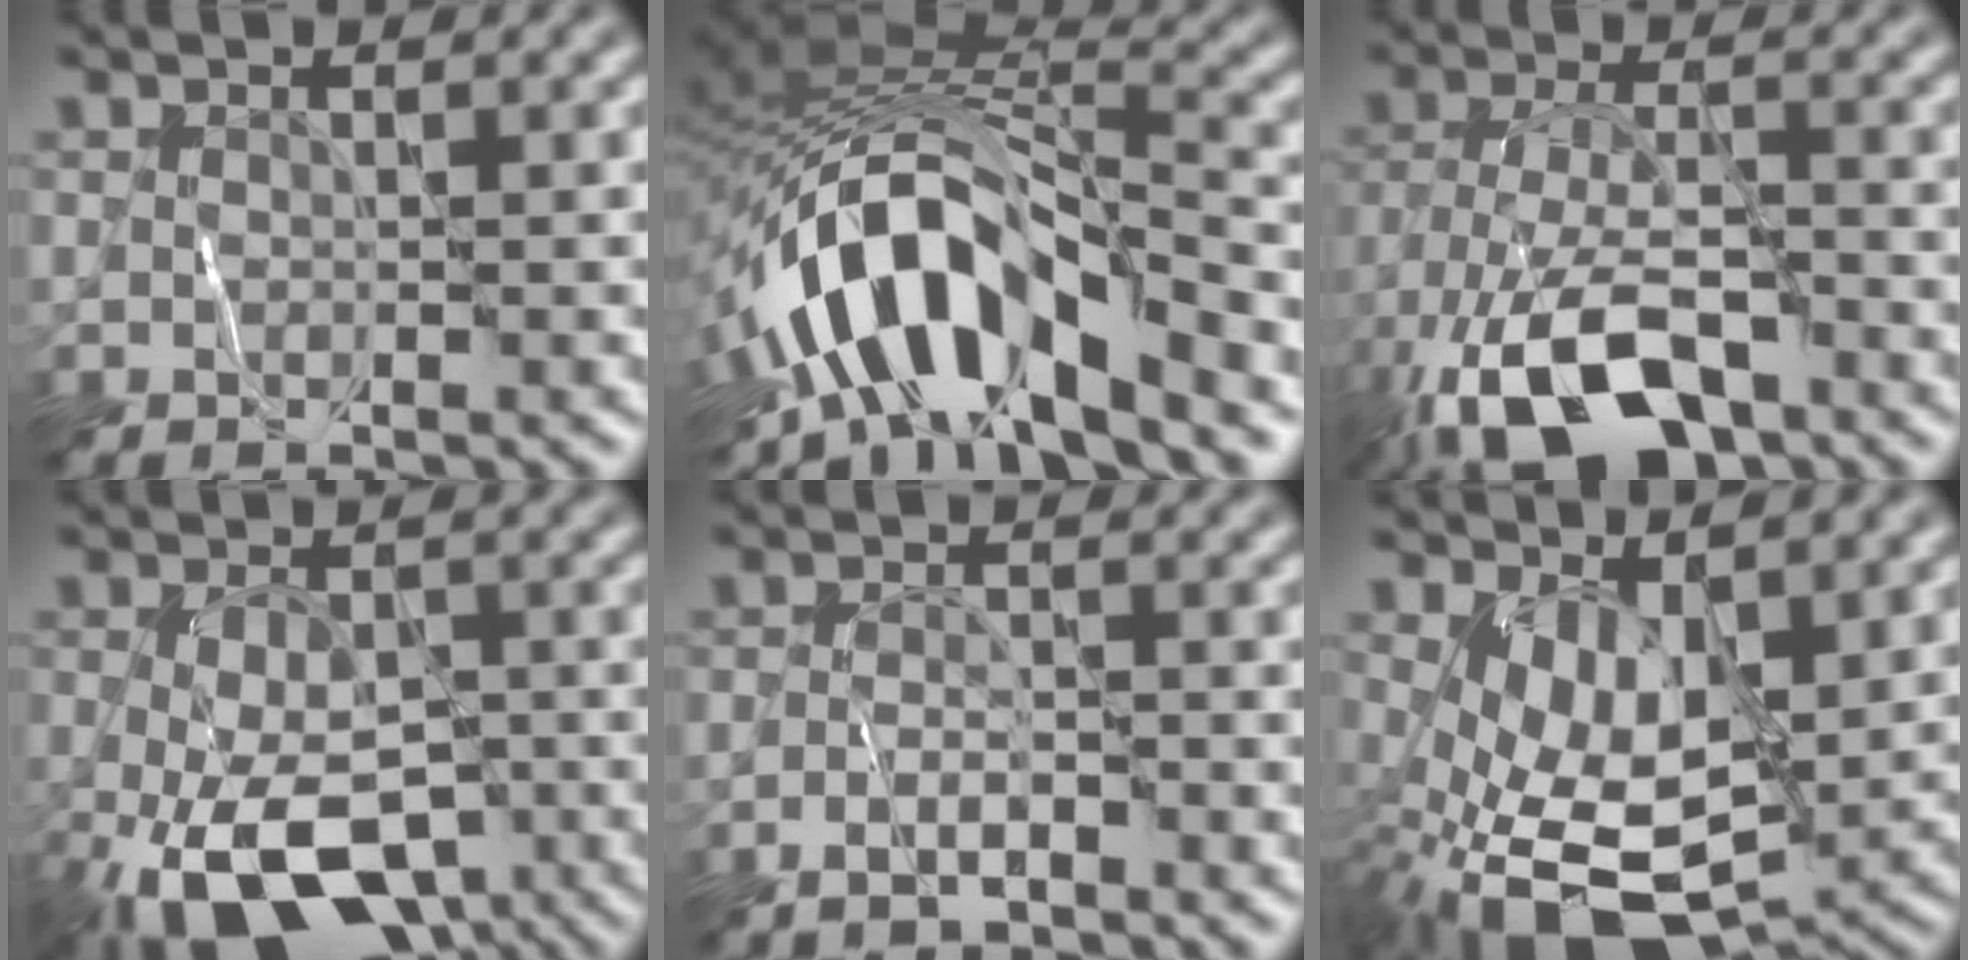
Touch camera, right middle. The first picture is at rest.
{"total": 10.4, "force": [-6.0, 3.8, 7.6], "torque": [-0.126, 0.010, -0.112]}
{"total": 10.9, "force": [-6.5, 4.4, 7.6], "torque": [-0.156, -0.009, -0.123]}
{"total": 12.9, "force": [-5.6, 6.9, 9.5], "torque": [-0.183, -0.041, -0.084]}
{"total": 1.6, "force": [-1.2, 0.2, 1.1], "torque": [-0.020, 0.005, -0.025]}
{"total": 8.3, "force": [-0.2, 4.6, 6.9], "torque": [-0.156, -0.027, 0.006]}